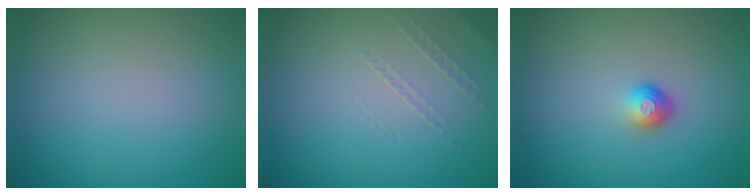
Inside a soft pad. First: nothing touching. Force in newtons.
{"total": 0.9, "press": 0.1, "slide": 0.9}
{"total": 1.8, "press": 1.1, "slide": 1.4}